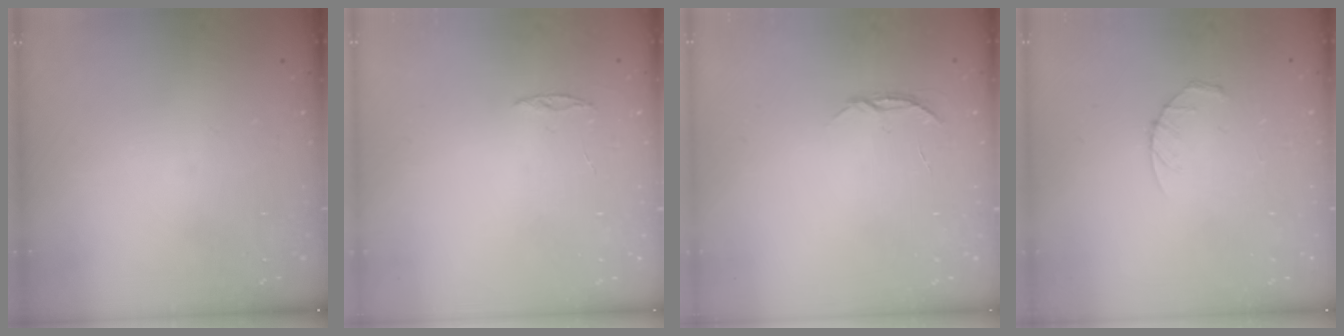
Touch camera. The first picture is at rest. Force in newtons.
{"total": 2.0, "press": 2.0, "slide": 0.2}
{"total": 3.6, "press": 3.6, "slide": 0.5}
{"total": 3.4, "press": 3.4, "slide": 0.5}